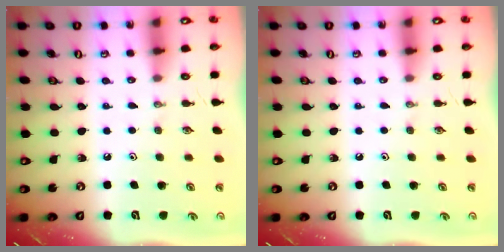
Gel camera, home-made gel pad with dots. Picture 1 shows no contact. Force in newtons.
{"total": 0.0}